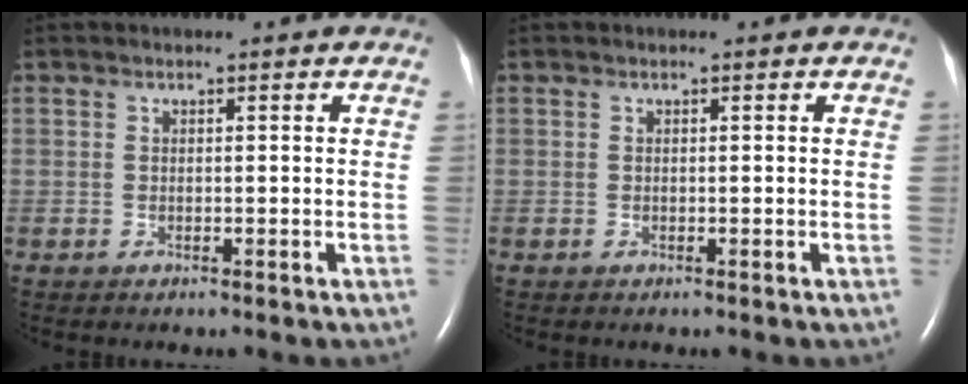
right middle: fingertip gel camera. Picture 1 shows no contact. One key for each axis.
{"total": 0.0}